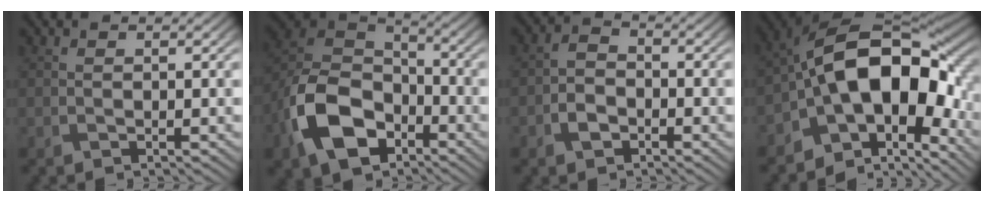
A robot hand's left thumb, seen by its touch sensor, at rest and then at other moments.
{"total": 13.6, "force": [-6.2, 8.9, 8.3], "torque": [-0.204, -0.031, -0.132]}
{"total": 3.1, "force": [-1.5, 2.1, 1.8], "torque": [-0.035, 0.004, -0.035]}
{"total": 14.9, "force": [-3.6, 8.7, 11.5], "torque": [-0.177, 0.004, -0.080]}